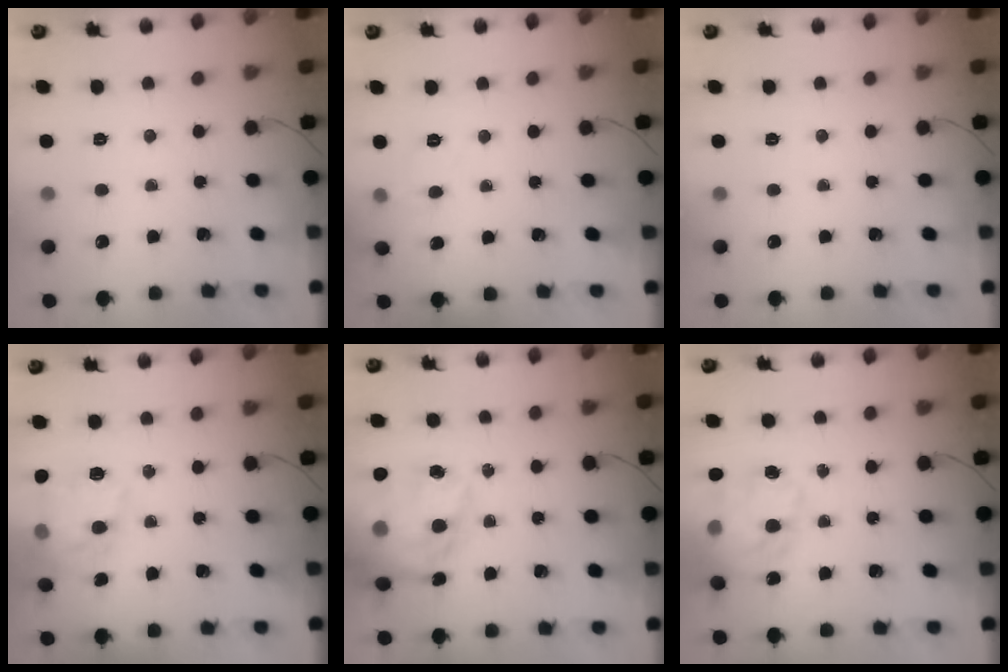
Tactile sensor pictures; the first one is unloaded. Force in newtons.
{"total": 5.7, "press": 5.6, "slide": 1.4}
{"total": 0.0}
{"total": 13.0, "press": 13.0, "slide": 0.9}
{"total": 20.7, "press": 20.2, "slide": 4.4}
{"total": 19.0, "press": 18.5, "slide": 4.2}